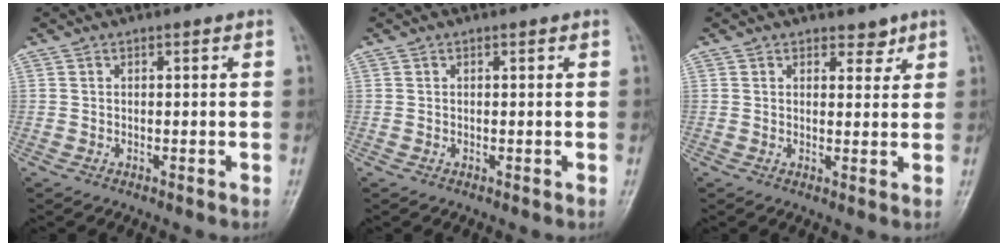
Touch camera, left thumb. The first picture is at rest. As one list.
[{"total": 0.0}, {"total": 2.6, "force": [2.0, 1.6, 0.7], "torque": [0.009, -0.013, 0.026]}]